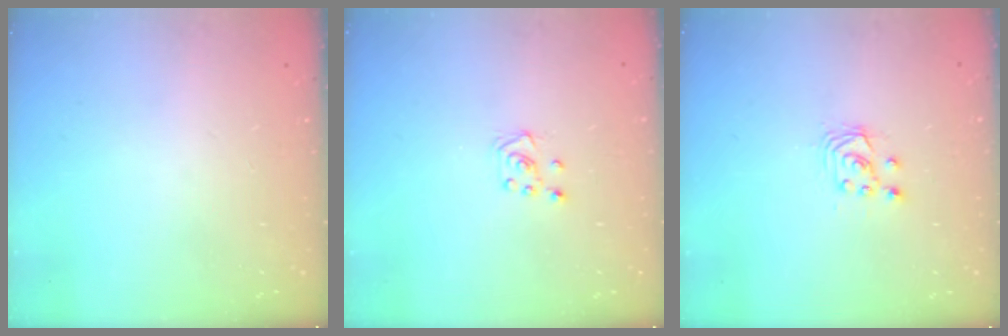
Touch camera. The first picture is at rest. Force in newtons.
{"total": 3.2, "press": 3.2, "slide": 0.4}
{"total": 2.9, "press": 2.9, "slide": 0.2}